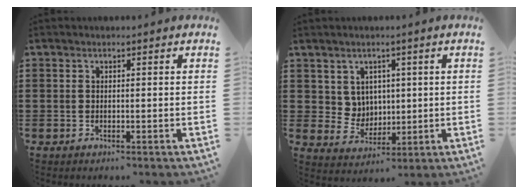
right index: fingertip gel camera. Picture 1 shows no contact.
{"total": 4.5, "force": [2.4, 3.7, 0.8], "torque": [-0.036, 0.004, 0.044]}